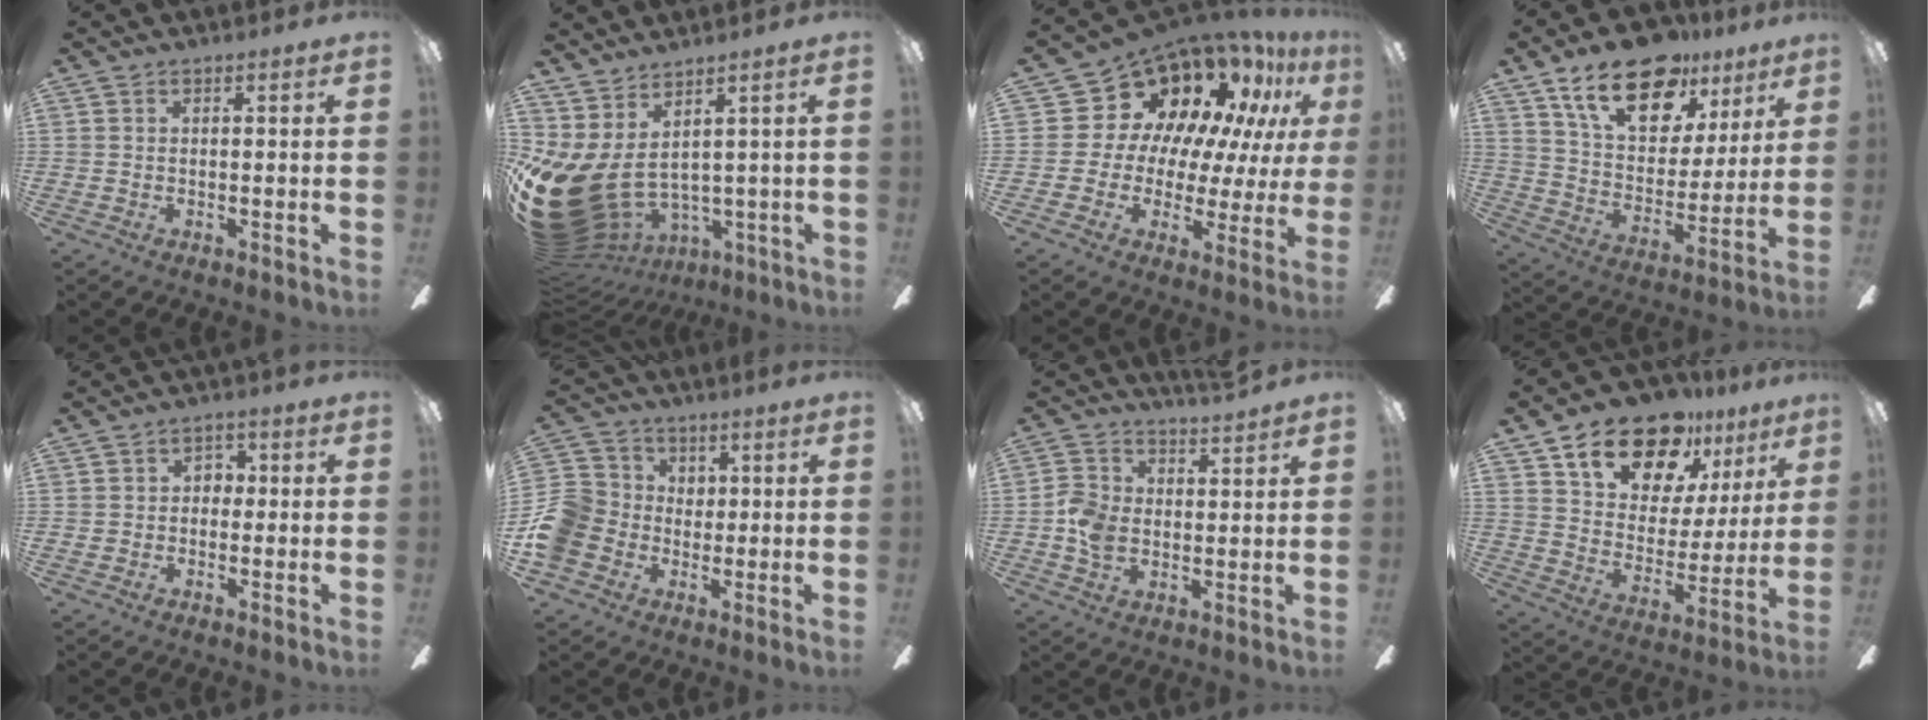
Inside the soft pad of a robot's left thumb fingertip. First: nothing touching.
{"total": 14.0, "force": [-1.5, 8.4, 11.1], "torque": [-0.251, -0.036, -0.010]}
{"total": 16.3, "force": [10.6, 10.7, 6.2], "torque": [-0.110, -0.097, 0.207]}
{"total": 20.9, "force": [13.8, 10.6, 11.5], "torque": [-0.193, -0.073, 0.244]}
{"total": 3.5, "force": [-0.9, 3.1, 1.3], "torque": [-0.021, 0.014, -0.020]}
{"total": 11.5, "force": [-2.3, 10.5, 4.2], "torque": [-0.104, 0.031, -0.040]}
{"total": 5.8, "force": [1.3, 4.2, 3.8], "torque": [-0.091, 0.004, 0.028]}
{"total": 18.9, "force": [13.6, 10.0, 8.5], "torque": [-0.151, -0.084, 0.244]}